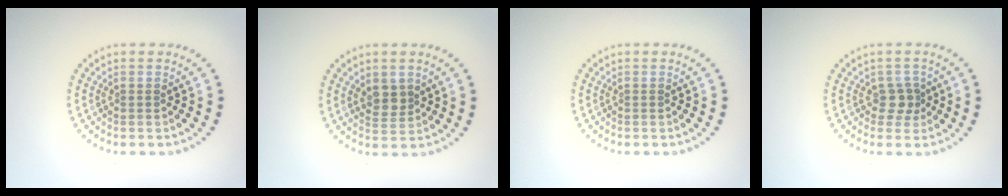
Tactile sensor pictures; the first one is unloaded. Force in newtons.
{"total": 2.1, "press": 1.9, "slide": 0.9}
{"total": 0.0}
{"total": 1.8, "press": 1.4, "slide": 1.1}